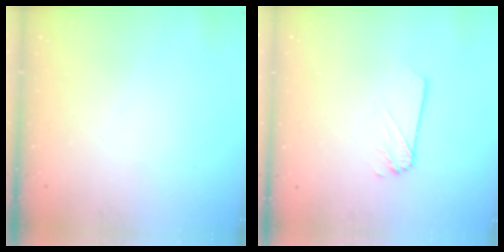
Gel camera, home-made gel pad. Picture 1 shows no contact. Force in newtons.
{"total": 1.3, "press": 1.3, "slide": 0.1}